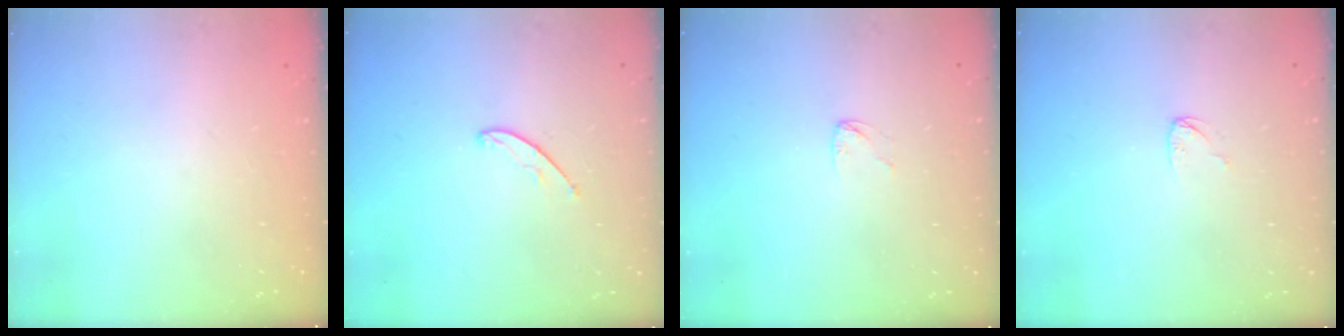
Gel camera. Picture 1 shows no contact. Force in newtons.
{"total": 3.8, "press": 3.8, "slide": 0.3}
{"total": 2.8, "press": 2.8, "slide": 0.2}
{"total": 3.9, "press": 3.9, "slide": 0.4}